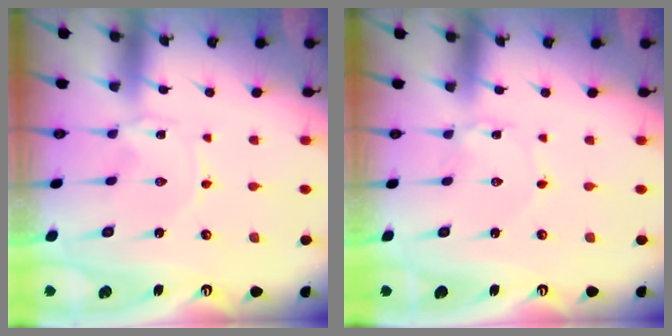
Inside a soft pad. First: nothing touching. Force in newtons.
{"total": 1.4, "press": 1.4, "slide": 0.1}